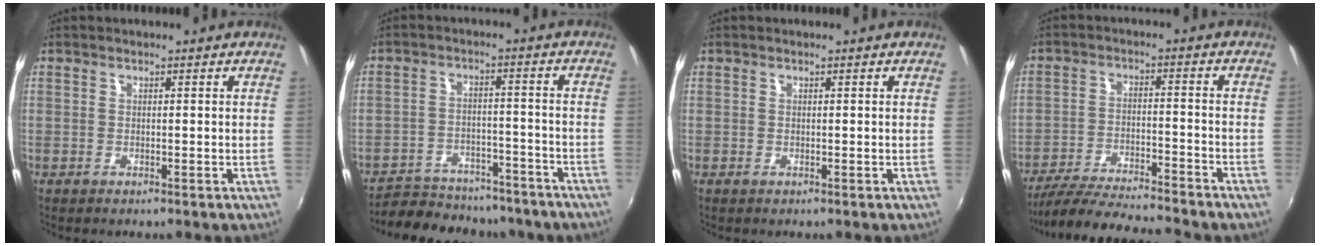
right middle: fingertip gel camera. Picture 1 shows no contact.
{"total": 22.1, "force": [-19.0, 7.9, 8.1], "torque": [-0.167, 0.009, -0.247]}
{"total": 0.0}
{"total": 16.6, "force": [-14.8, 1.6, 7.3], "torque": [-0.146, -0.026, -0.236]}